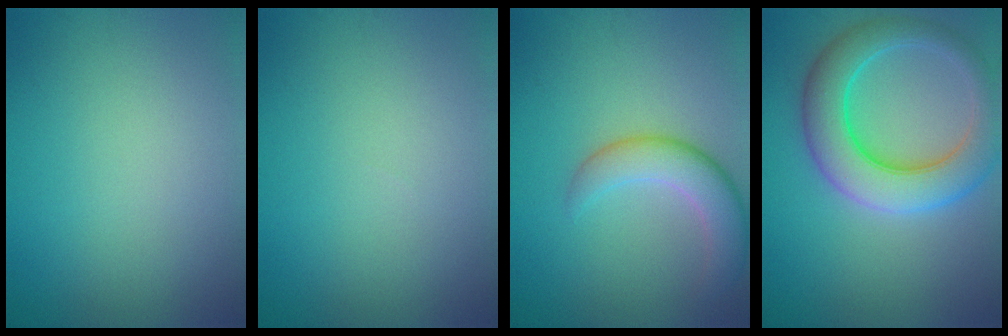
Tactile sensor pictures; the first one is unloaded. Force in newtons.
{"total": 0.0}
{"total": 4.5, "press": 4.4, "slide": 0.4}
{"total": 7.8, "press": 7.7, "slide": 0.4}